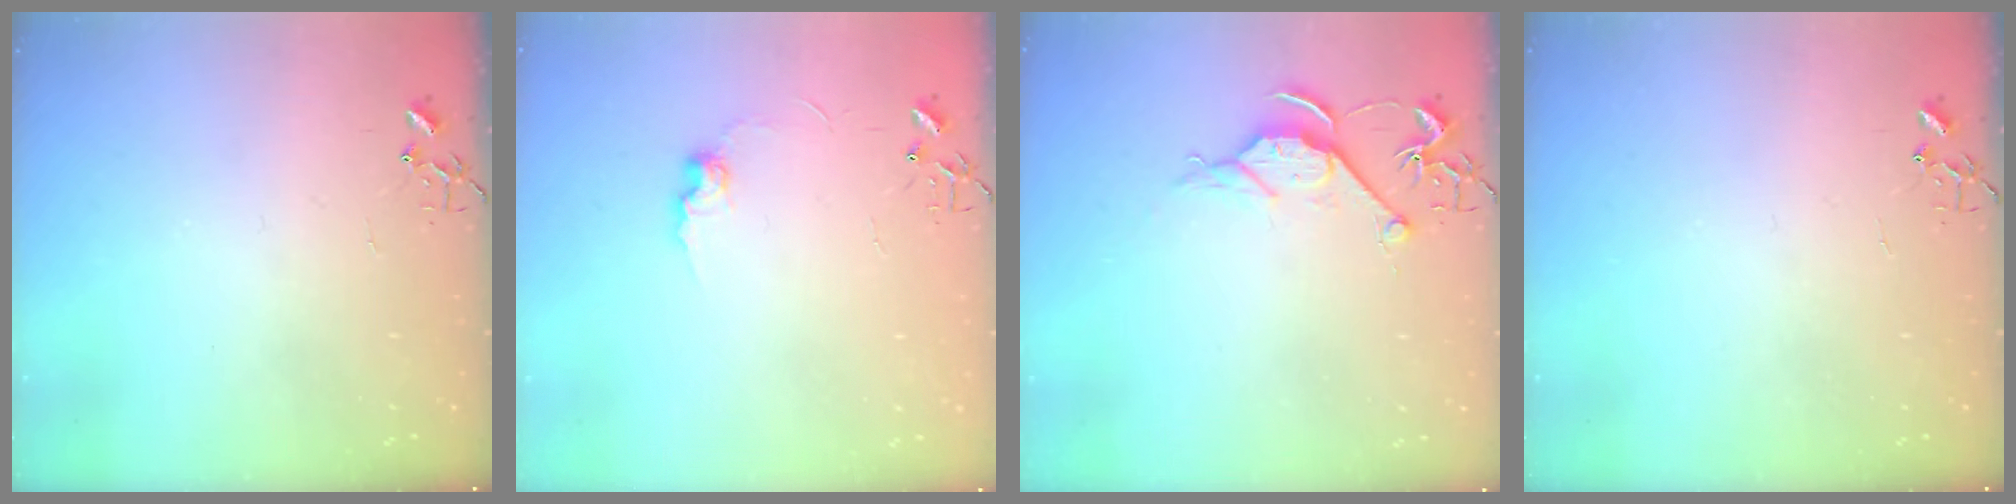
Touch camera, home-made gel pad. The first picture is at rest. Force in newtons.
{"total": 6.8, "press": 6.8, "slide": 0.3}
{"total": 7.2, "press": 7.1, "slide": 0.7}
{"total": 0.0}